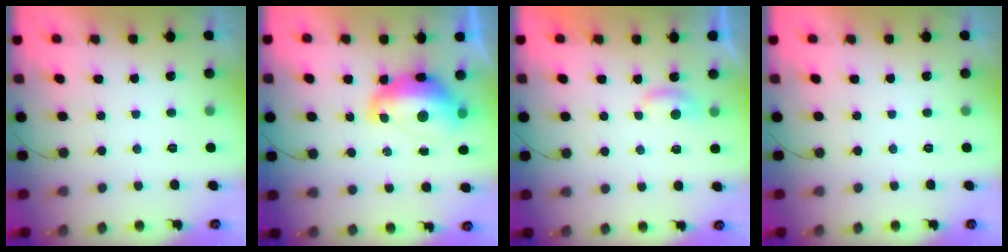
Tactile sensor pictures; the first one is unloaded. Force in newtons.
{"total": 13.3, "press": 13.2, "slide": 1.3}
{"total": 3.6, "press": 3.6, "slide": 0.4}
{"total": 0.0}